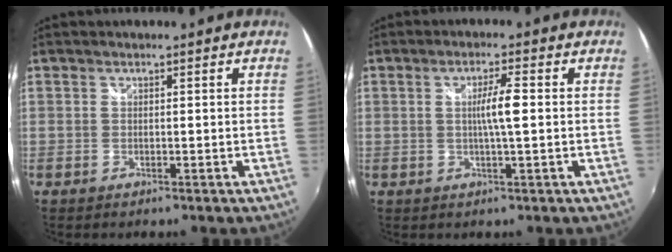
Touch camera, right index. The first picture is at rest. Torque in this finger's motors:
{"motor_torque": [0.53, -0.01, 0.18, 0.04]}